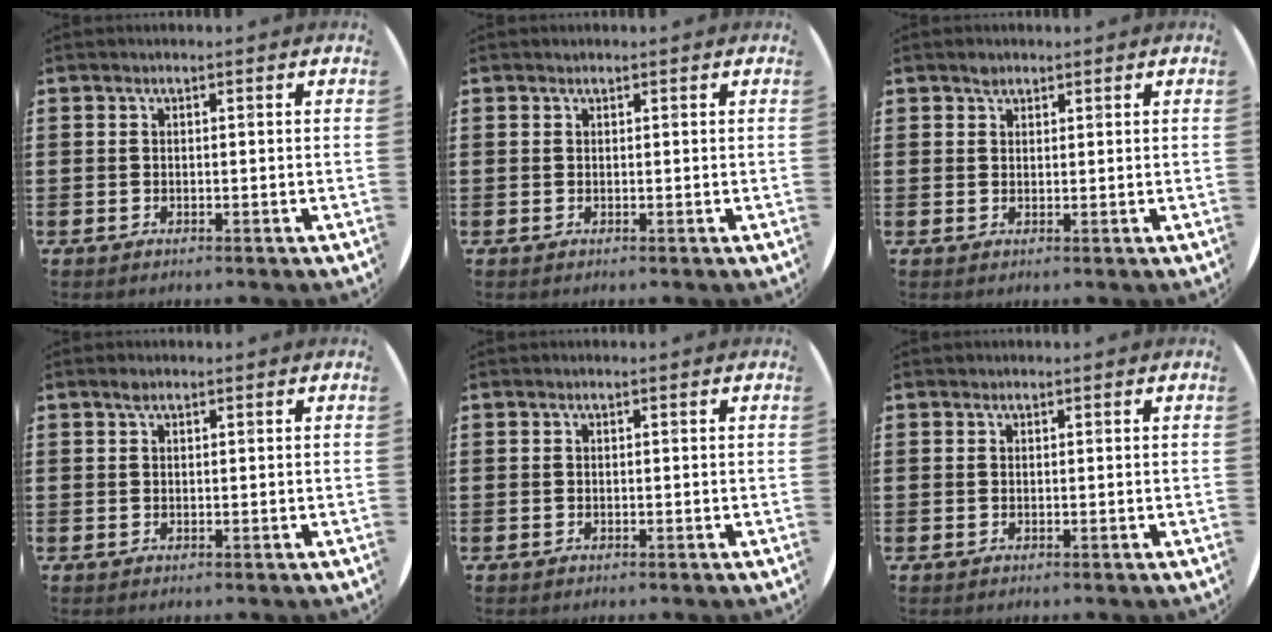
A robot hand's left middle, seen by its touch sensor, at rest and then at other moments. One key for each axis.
{"total": 0.0}
{"total": 1.2, "fx": 1.0, "fy": 0.6, "fz": 0.0, "tx": 0.006, "ty": -0.001, "tz": 0.019}
{"total": 0.7, "fx": 0.6, "fy": 0.2, "fz": 0.3, "tx": 0.000, "ty": -0.002, "tz": 0.009}
{"total": 0.0}
{"total": 0.0}